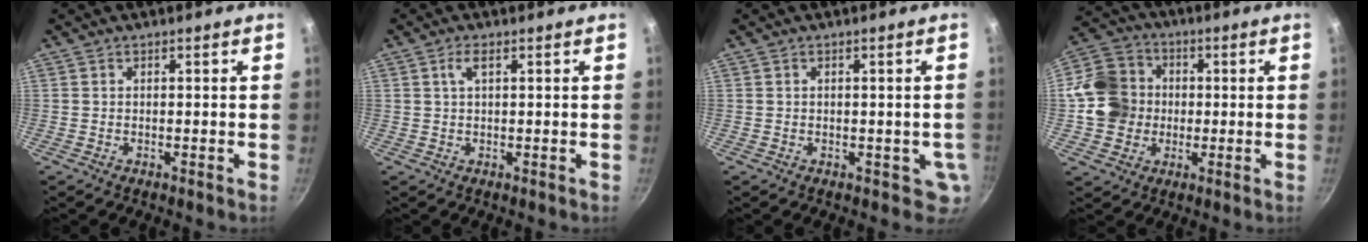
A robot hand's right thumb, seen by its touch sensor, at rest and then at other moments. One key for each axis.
{"total": 2.2, "fx": 0.9, "fy": 0.7, "fz": 1.9, "tx": -0.037, "ty": 0.002, "tz": 0.020}
{"total": 2.9, "fx": -0.1, "fy": 2.3, "fz": 1.8, "tx": -0.014, "ty": -0.003, "tz": 0.000}
{"total": 11.8, "fx": 0.0, "fy": 10.6, "fz": 5.3, "tx": -0.073, "ty": 0.022, "tz": -0.010}